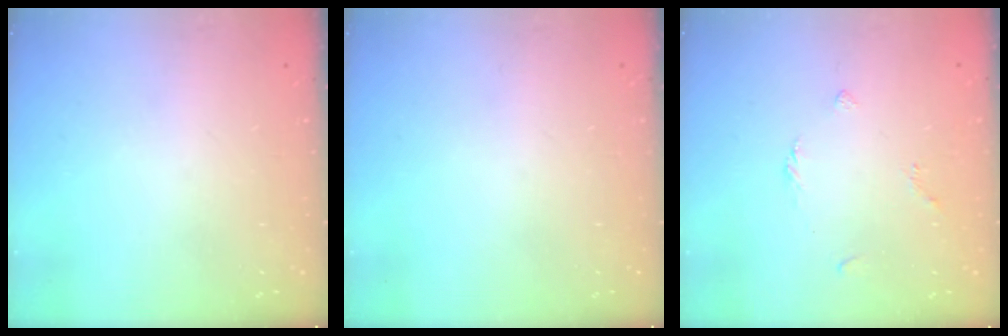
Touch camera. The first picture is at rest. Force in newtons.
{"total": 0.0}
{"total": 2.1, "press": 2.0, "slide": 0.6}